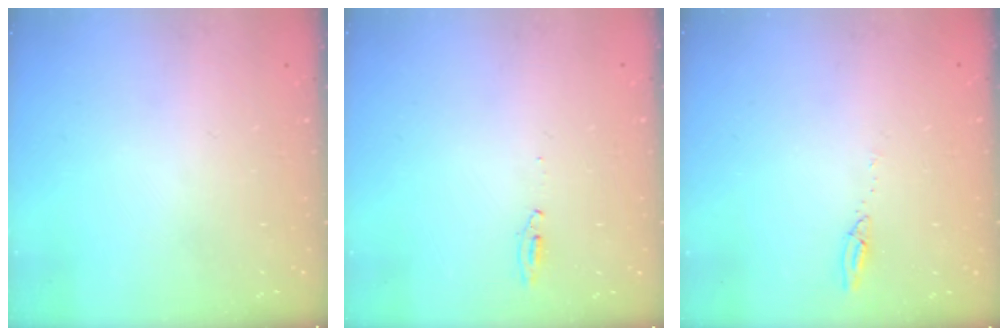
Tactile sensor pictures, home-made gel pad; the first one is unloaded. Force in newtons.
{"total": 3.3, "press": 3.1, "slide": 1.2}
{"total": 3.9, "press": 3.9, "slide": 0.4}